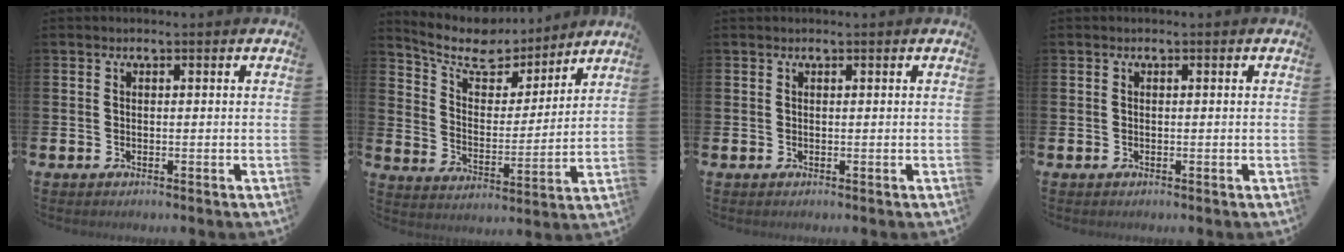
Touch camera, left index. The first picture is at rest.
{"total": 8.7, "force": [7.8, 3.2, 2.1], "torque": [-0.073, -0.059, 0.134]}
{"total": 0.0}
{"total": 0.0}